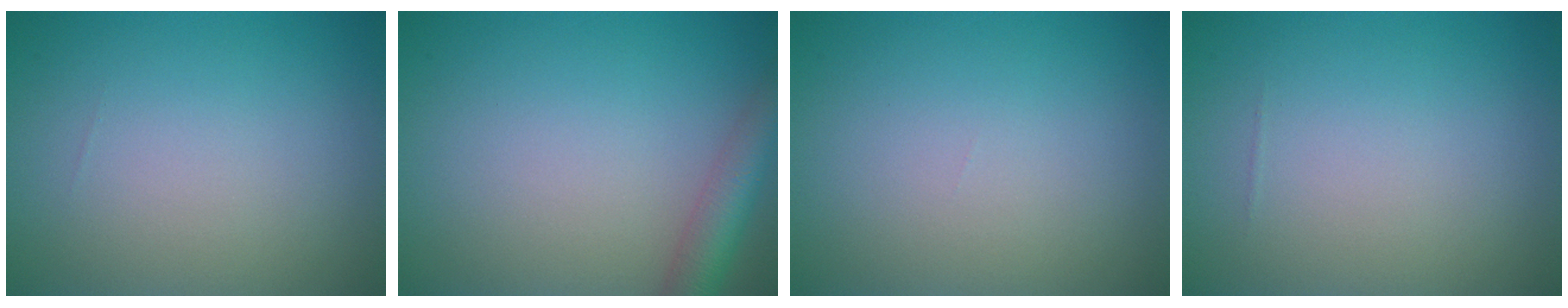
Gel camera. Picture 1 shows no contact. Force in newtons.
{"total": 3.7, "press": 3.7, "slide": 0.2}
{"total": 0.0}
{"total": 0.0}